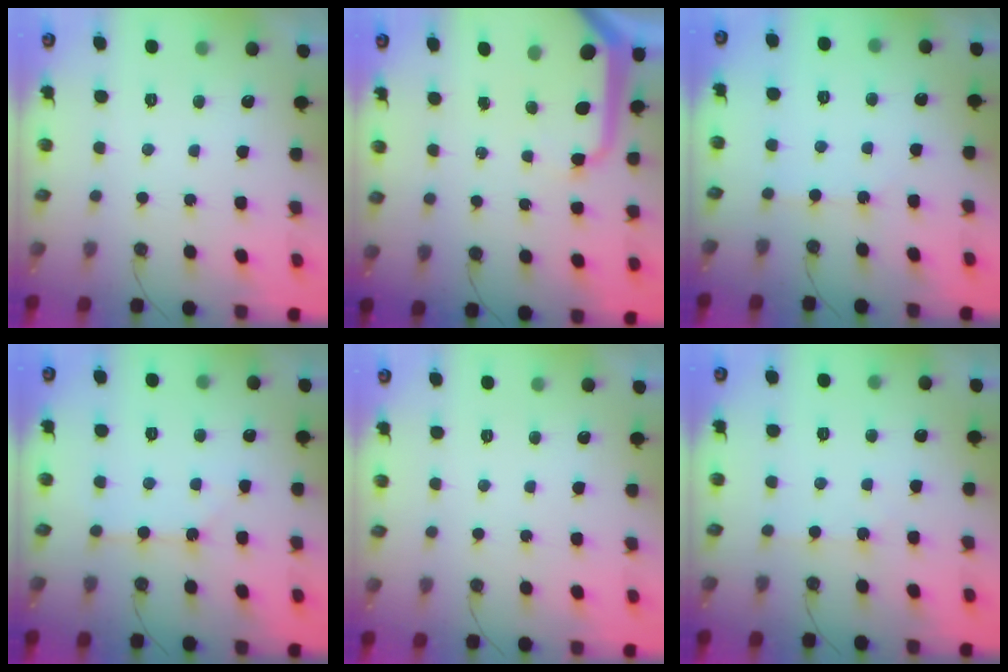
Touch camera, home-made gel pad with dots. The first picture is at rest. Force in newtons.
{"total": 12.4, "press": 12.4, "slide": 1.3}
{"total": 2.8, "press": 2.8, "slide": 0.4}
{"total": 2.1, "press": 2.1, "slide": 0.3}
{"total": 0.0}
{"total": 2.7, "press": 2.7, "slide": 0.5}